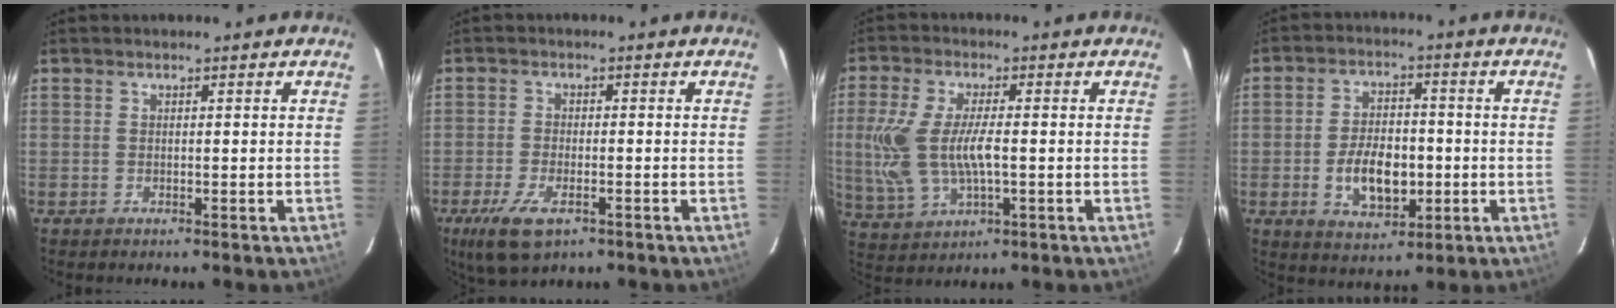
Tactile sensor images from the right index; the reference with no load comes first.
{"total": 8.1, "force": [-4.5, 3.6, 5.7], "torque": [-0.139, -0.023, -0.081]}
{"total": 11.8, "force": [-0.6, 5.1, 10.6], "torque": [-0.232, -0.004, -0.004]}
{"total": 10.2, "force": [-2.3, 5.8, 8.0], "torque": [-0.155, 0.006, -0.028]}